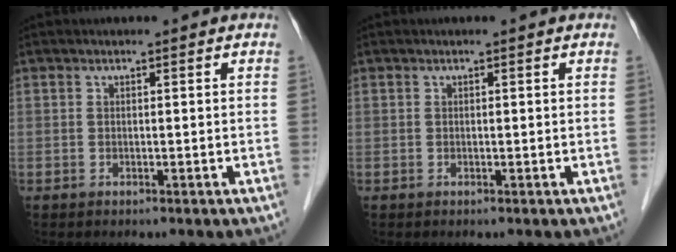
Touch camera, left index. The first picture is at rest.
{"total": 0.0}